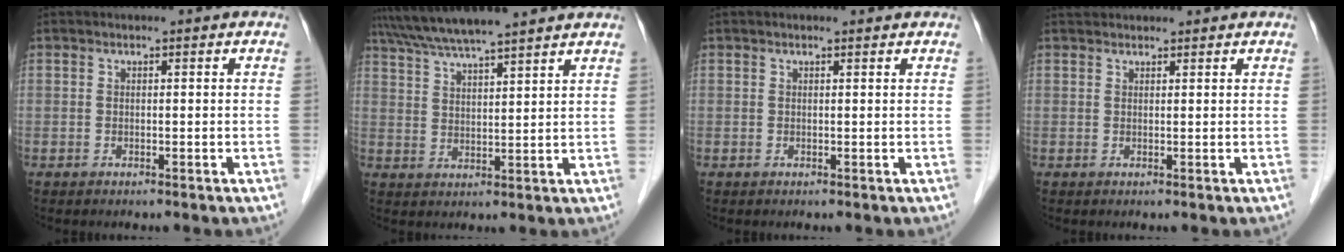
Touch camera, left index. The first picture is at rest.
{"total": 11.5, "force": [10.2, -0.4, 5.3], "torque": [-0.096, 0.033, 0.159]}
{"total": 0.9, "force": [0.9, 0.1, 0.3], "torque": [-0.014, 0.009, 0.013]}
{"total": 3.2, "force": [3.1, 0.8, 0.6], "torque": [-0.008, 0.035, 0.049]}